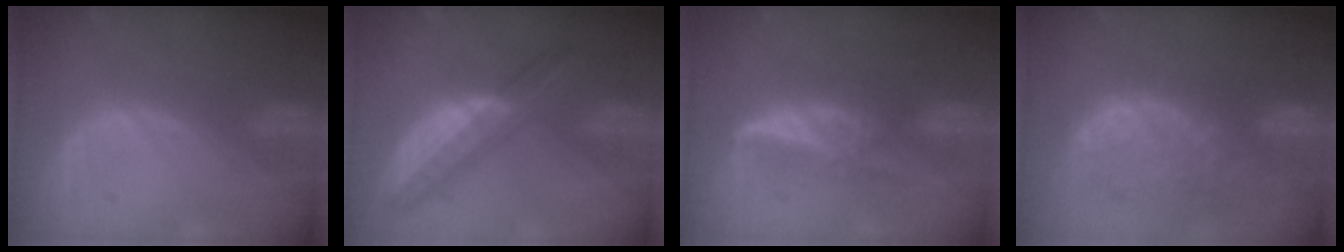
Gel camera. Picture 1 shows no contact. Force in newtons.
{"total": 7.7, "press": 6.5, "slide": 4.1}
{"total": 5.8, "press": 5.2, "slide": 2.6}
{"total": 10.9, "press": 9.4, "slide": 5.4}